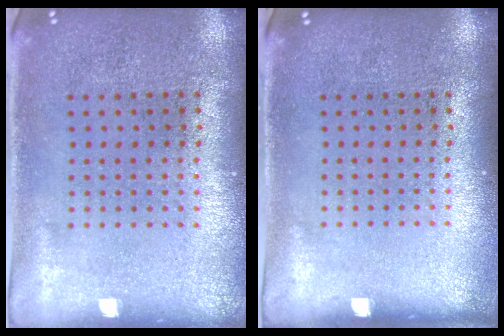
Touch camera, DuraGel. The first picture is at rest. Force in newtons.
{"total": 0.0}